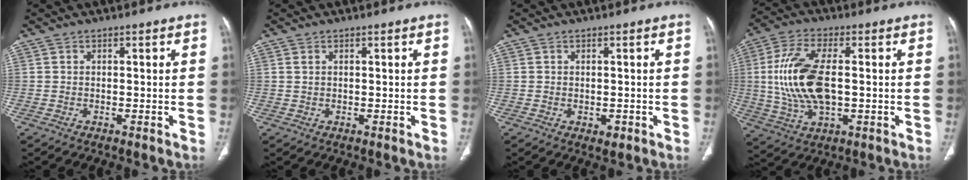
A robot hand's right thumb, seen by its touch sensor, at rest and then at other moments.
{"total": 0.7, "force": [0.4, 0.4, 0.5], "torque": [-0.011, 0.005, 0.010]}
{"total": 1.5, "force": [-0.4, 1.1, 0.9], "torque": [-0.008, -0.001, -0.001]}
{"total": 15.2, "force": [0.5, 7.5, 13.2], "torque": [-0.276, 0.002, 0.014]}